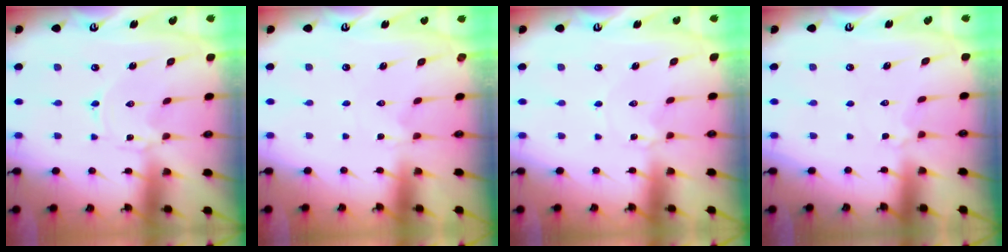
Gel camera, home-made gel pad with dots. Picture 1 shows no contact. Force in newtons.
{"total": 0.6, "press": 0.5, "slide": 0.3}
{"total": 2.2, "press": 2.2, "slide": 0.1}
{"total": 3.4, "press": 3.4, "slide": 0.7}